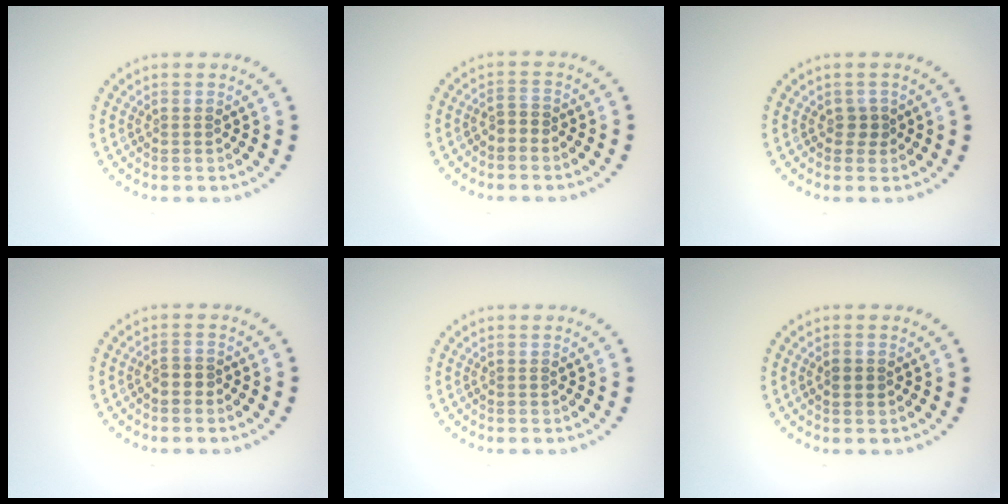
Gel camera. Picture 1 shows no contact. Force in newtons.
{"total": 1.3, "press": 1.0, "slide": 0.9}
{"total": 1.1, "press": 0.8, "slide": 0.7}
{"total": 1.2, "press": 1.1, "slide": 0.5}
{"total": 0.0}
{"total": 1.0, "press": 1.0, "slide": 0.0}